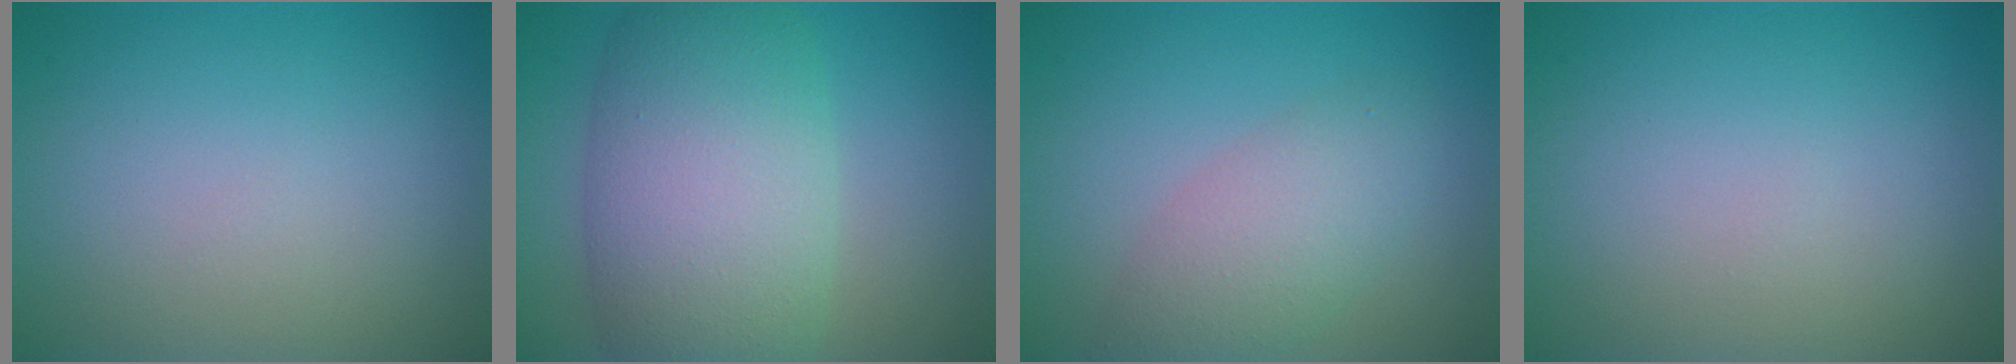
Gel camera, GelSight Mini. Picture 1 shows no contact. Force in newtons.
{"total": 10.1, "press": 10.0, "slide": 0.6}
{"total": 4.0, "press": 4.0, "slide": 0.0}
{"total": 0.0}